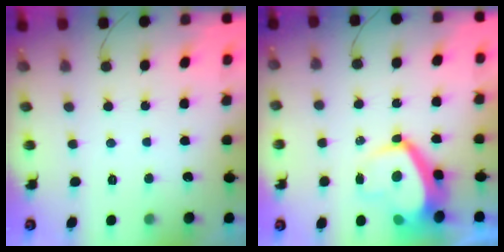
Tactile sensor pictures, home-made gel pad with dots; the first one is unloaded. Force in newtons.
{"total": 7.0, "press": 6.9, "slide": 0.9}